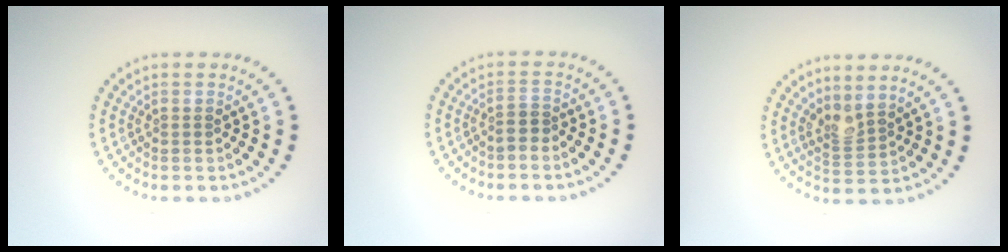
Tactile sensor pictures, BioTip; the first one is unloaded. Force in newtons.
{"total": 1.0, "press": 0.8, "slide": 0.7}
{"total": 2.0, "press": 1.6, "slide": 1.3}